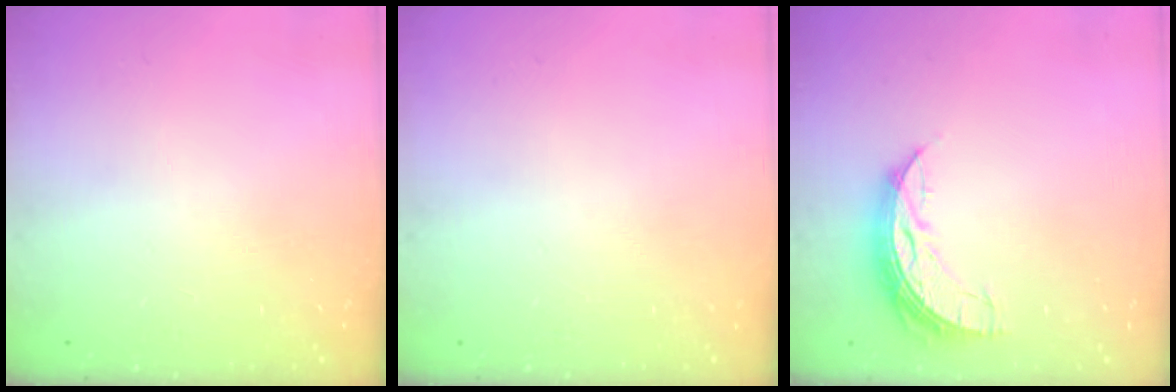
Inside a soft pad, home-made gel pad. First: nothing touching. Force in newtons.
{"total": 0.0}
{"total": 7.7, "press": 7.6, "slide": 0.6}